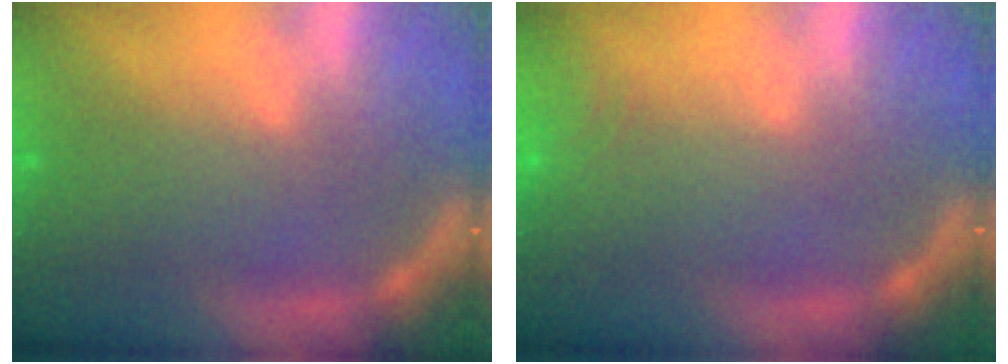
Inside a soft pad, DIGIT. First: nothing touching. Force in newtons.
{"total": 3.0}